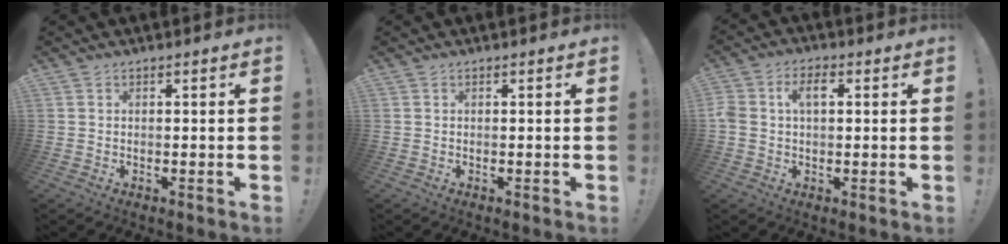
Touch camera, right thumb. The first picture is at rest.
{"total": 0.0}
{"total": 5.9, "force": [1.0, 4.1, 4.2], "torque": [-0.090, 0.015, 0.016]}